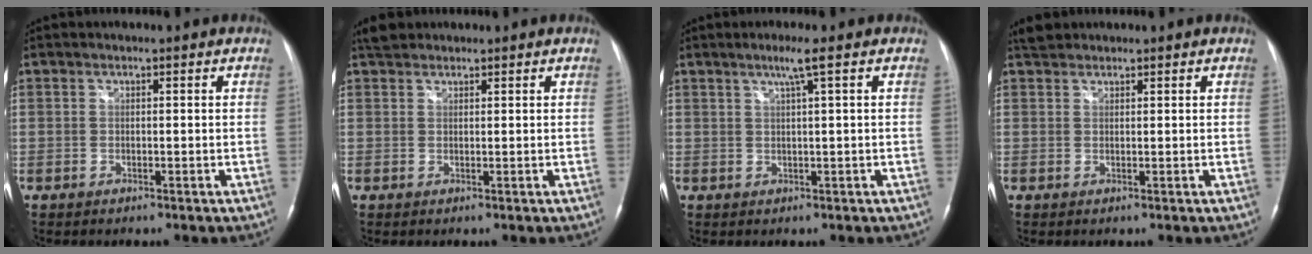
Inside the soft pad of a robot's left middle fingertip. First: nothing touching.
{"total": 2.3, "force": [2.0, 1.0, 0.3], "torque": [-0.011, 0.016, 0.034]}
{"total": 2.9, "force": [1.4, -0.7, 2.4], "torque": [-0.048, -0.002, 0.027]}
{"total": 2.0, "force": [1.8, 0.8, 0.1], "torque": [-0.007, 0.015, 0.032]}